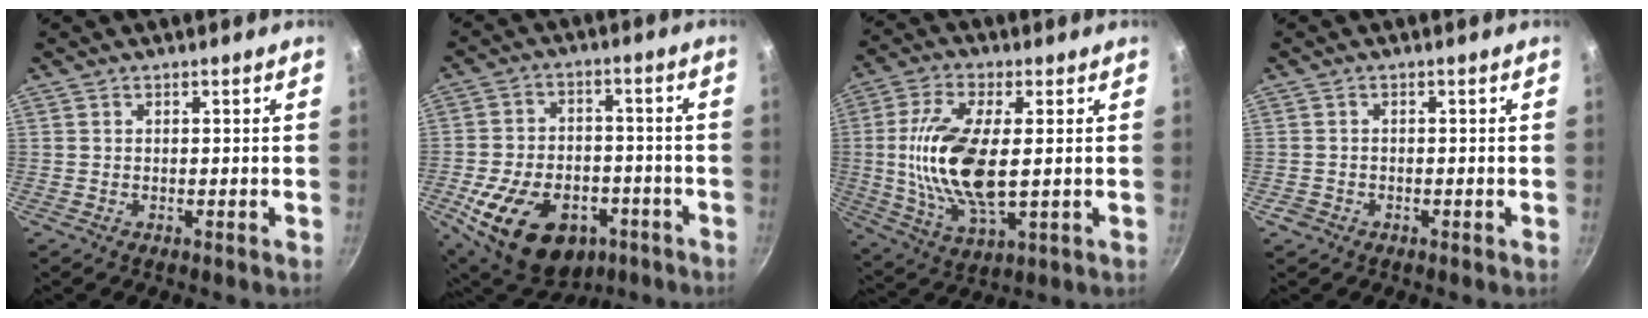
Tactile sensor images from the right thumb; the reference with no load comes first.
{"total": 19.9, "force": [-8.1, 13.2, 12.5], "torque": [-0.195, 0.035, -0.115]}
{"total": 16.0, "force": [0.7, 7.0, 14.4], "torque": [-0.285, -0.006, 0.013]}
{"total": 1.7, "force": [-0.9, 1.3, 0.4], "torque": [-0.008, 0.008, -0.013]}